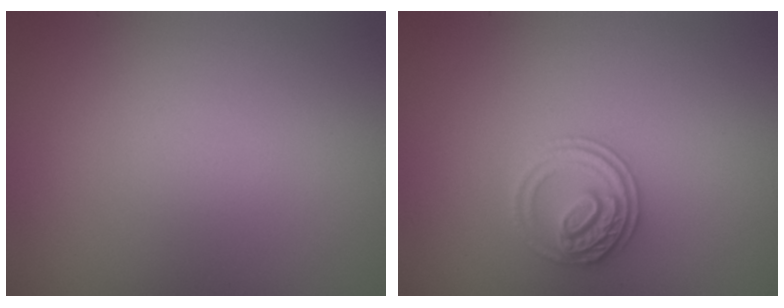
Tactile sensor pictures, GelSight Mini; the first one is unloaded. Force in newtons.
{"total": 2.7, "press": 2.7, "slide": 0.6}